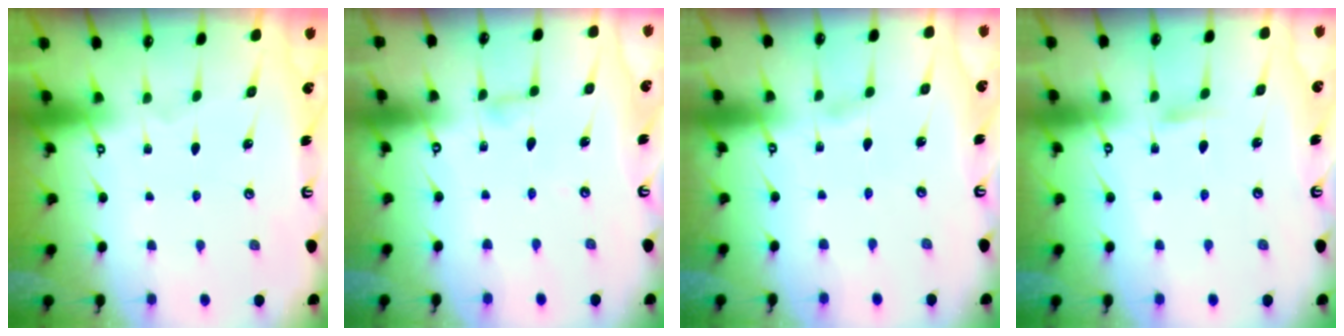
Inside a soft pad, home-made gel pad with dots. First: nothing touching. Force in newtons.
{"total": 3.2, "press": 3.2, "slide": 0.3}
{"total": 1.3, "press": 1.3, "slide": 0.2}
{"total": 4.3, "press": 4.2, "slide": 0.4}